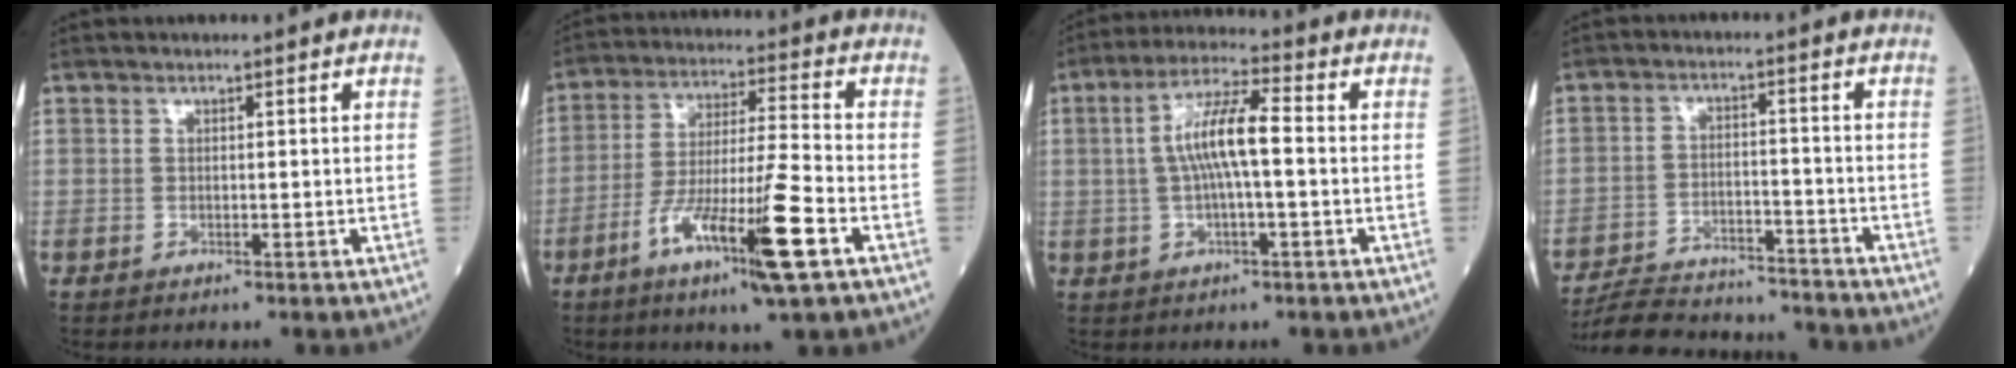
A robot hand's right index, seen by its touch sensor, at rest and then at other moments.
{"total": 13.7, "force": [-6.3, 0.0, 12.2], "torque": [-0.230, -0.018, -0.109]}
{"total": 8.3, "force": [0.3, 1.3, 8.2], "torque": [-0.162, 0.018, 0.001]}
{"total": 15.0, "force": [-14.4, 2.6, 3.6], "torque": [-0.066, 0.009, -0.216]}